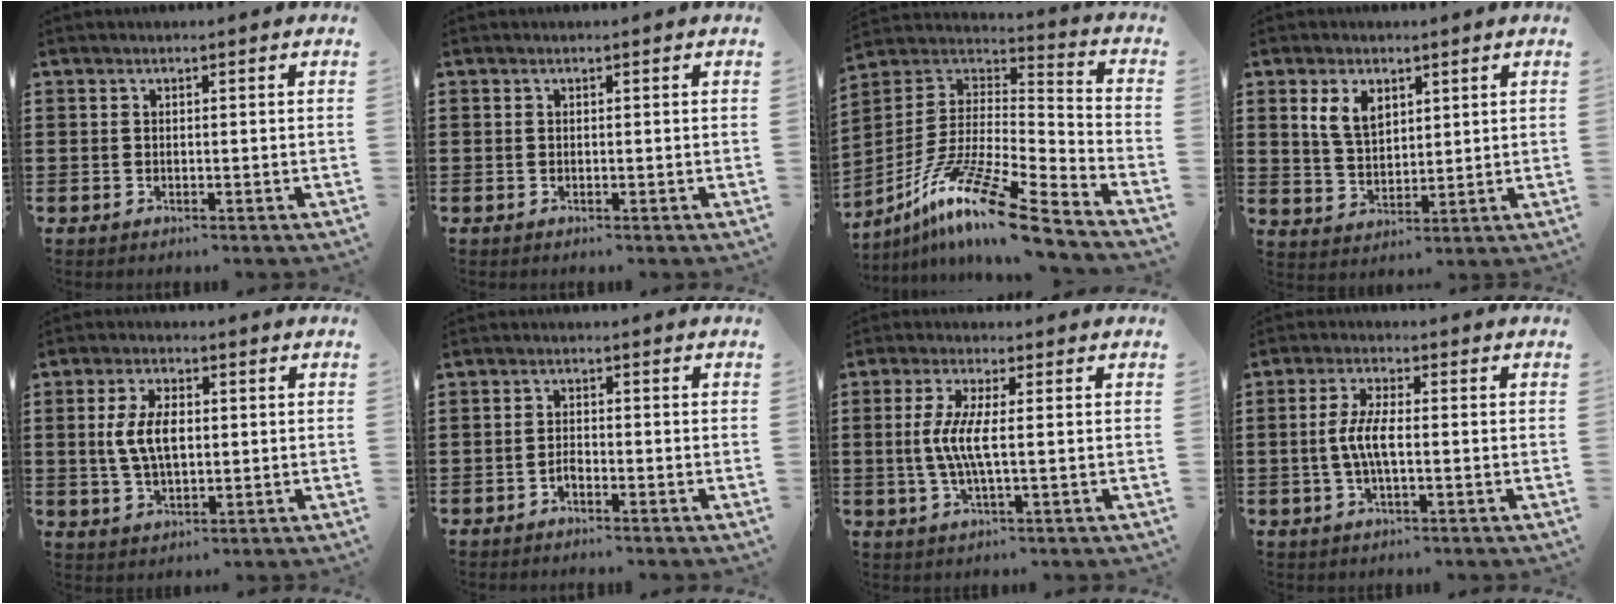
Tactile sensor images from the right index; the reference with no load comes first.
{"total": 0.0}
{"total": 14.1, "force": [-10.1, 1.3, 9.7], "torque": [-0.186, 0.010, -0.193]}
{"total": 5.3, "force": [2.5, 3.3, 3.4], "torque": [-0.078, 0.011, 0.045]}
{"total": 6.6, "force": [0.5, 3.4, 5.7], "torque": [-0.128, 0.007, 0.004]}
{"total": 1.4, "force": [-1.1, 0.5, 0.6], "torque": [-0.016, -0.001, -0.021]}
{"total": 5.5, "force": [-0.1, 0.7, 5.4], "torque": [-0.121, -0.011, -0.012]}
{"total": 4.9, "force": [-0.7, 1.4, 4.7], "torque": [-0.104, -0.002, -0.021]}